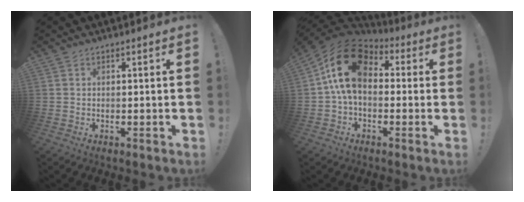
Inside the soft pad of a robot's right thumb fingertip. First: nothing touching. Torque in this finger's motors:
{"motor_torque": [2.37, 2.23, 1.49, -0.25, 0.51]}